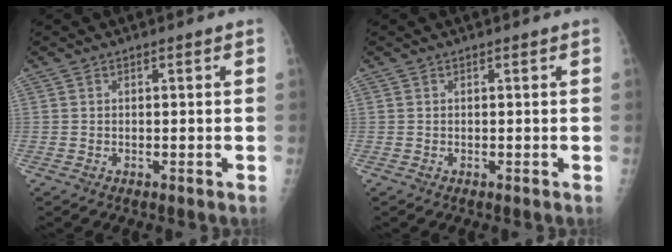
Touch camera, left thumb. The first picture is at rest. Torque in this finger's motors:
{"motor_torque": [-0.05, -0.07, -0.02, -0.03, 0.00]}